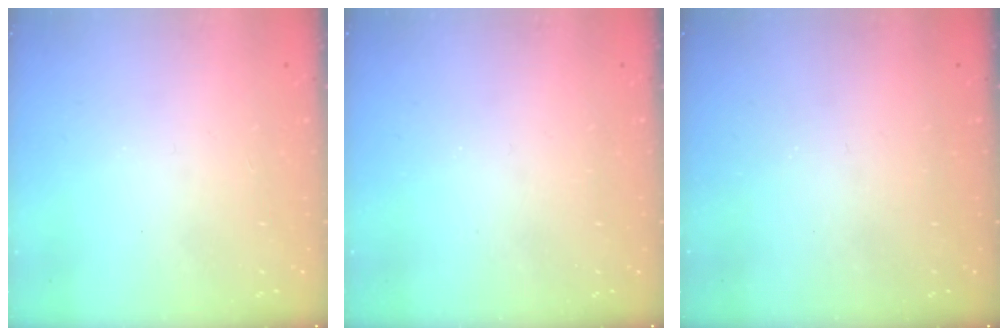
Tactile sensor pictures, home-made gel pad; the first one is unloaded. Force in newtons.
{"total": 0.0}
{"total": 0.0}